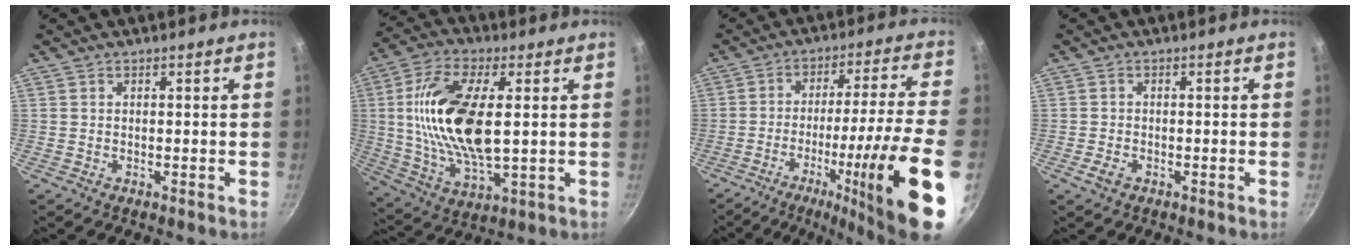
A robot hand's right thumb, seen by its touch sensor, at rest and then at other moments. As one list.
[{"total": 20.0, "force": [2.7, 8.9, 17.6], "torque": [-0.341, -0.002, 0.050]}, {"total": 22.4, "force": [-8.5, 2.1, 20.7], "torque": [-0.292, 0.025, -0.124]}, {"total": 2.2, "force": [-1.1, 1.1, 1.5], "torque": [-0.033, 0.008, -0.023]}]